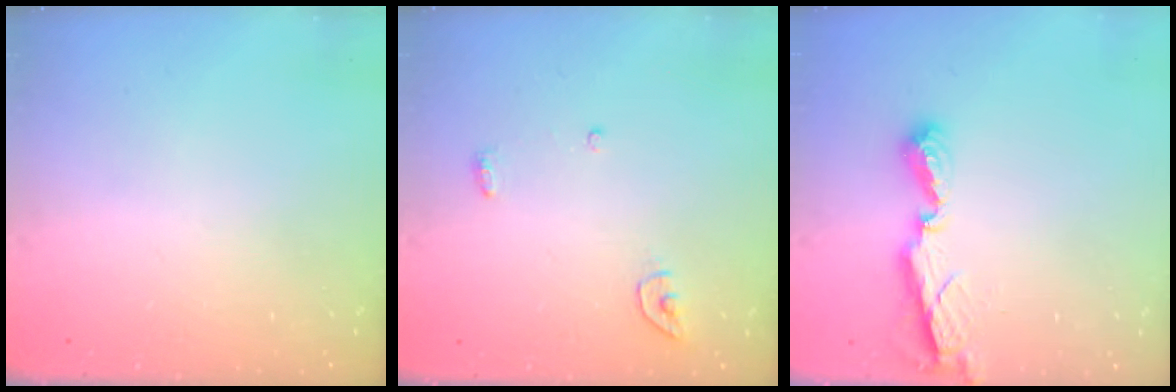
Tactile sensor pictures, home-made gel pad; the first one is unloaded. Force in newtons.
{"total": 3.8, "press": 3.7, "slide": 0.3}
{"total": 7.8, "press": 7.8, "slide": 0.5}